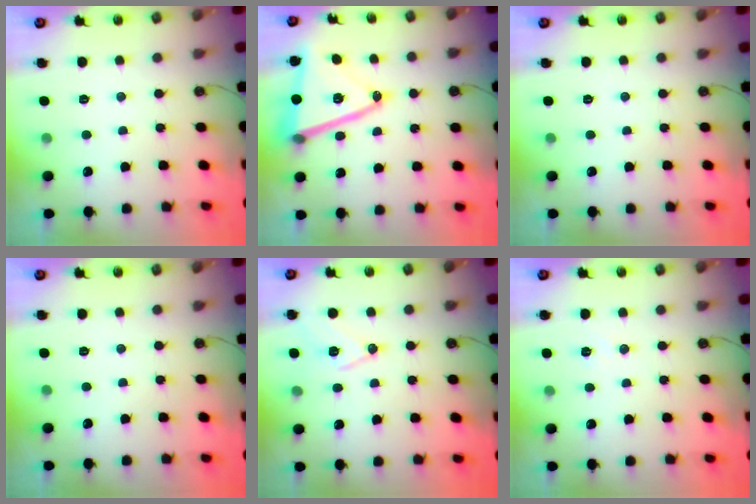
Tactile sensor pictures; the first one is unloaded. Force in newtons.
{"total": 17.3, "press": 17.1, "slide": 2.9}
{"total": 0.0}
{"total": 0.0}
{"total": 12.1, "press": 11.6, "slide": 3.4}
{"total": 5.5, "press": 3.2, "slide": 4.4}